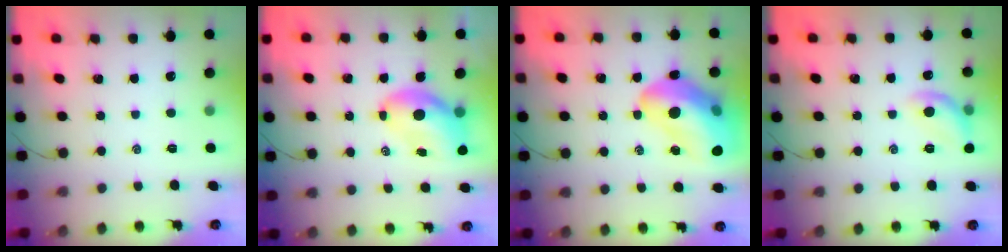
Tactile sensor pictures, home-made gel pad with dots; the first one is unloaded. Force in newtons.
{"total": 7.1, "press": 6.8, "slide": 2.0}
{"total": 22.6, "press": 22.0, "slide": 5.3}
{"total": 9.6, "press": 9.6, "slide": 0.7}